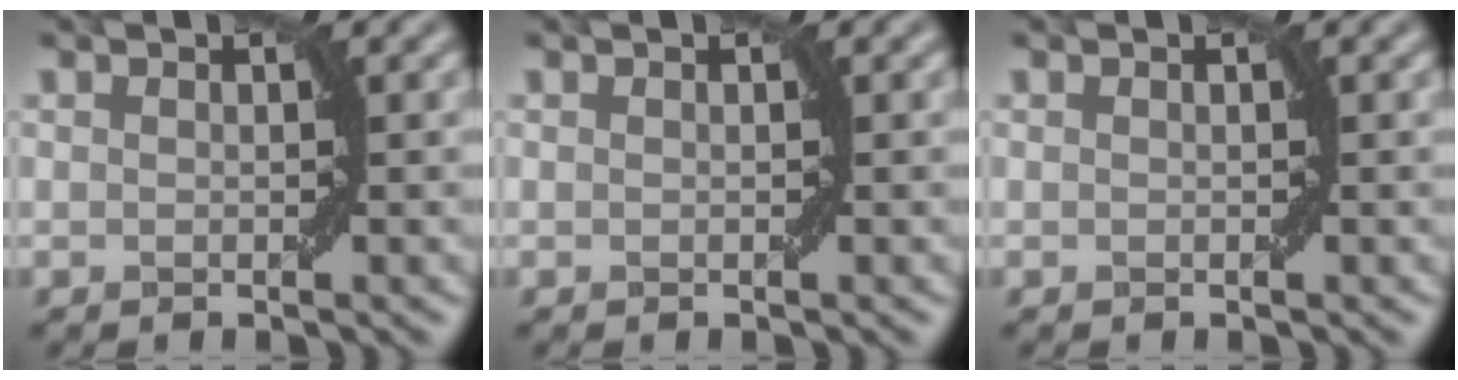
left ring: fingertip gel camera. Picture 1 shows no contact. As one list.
[{"total": 0.0}, {"total": 0.0}]